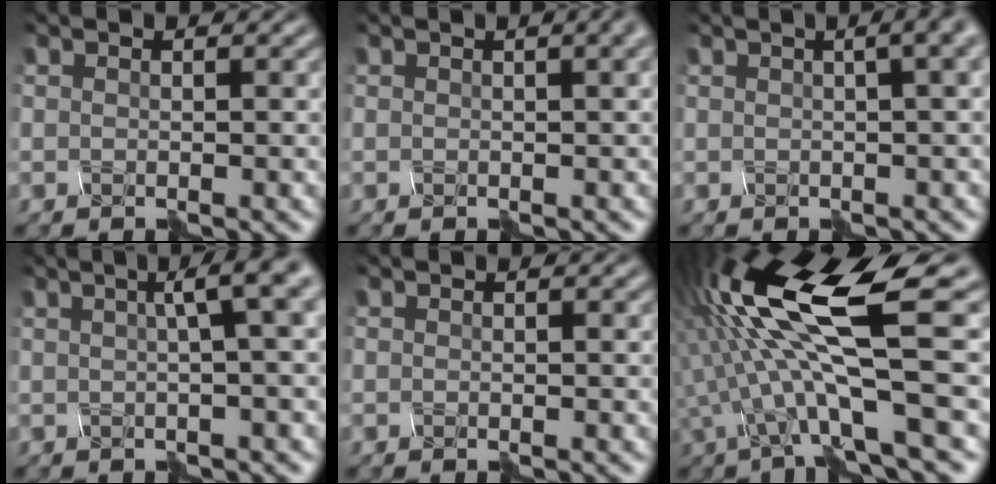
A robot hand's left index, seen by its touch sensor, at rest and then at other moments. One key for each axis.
{"total": 7.0, "fx": 3.2, "fy": 3.4, "fz": 5.2, "tx": -0.013, "ty": 0.039, "tz": 0.024}
{"total": 7.9, "fx": 2.9, "fy": 3.9, "fz": 6.3, "tx": -0.030, "ty": 0.043, "tz": 0.027}
{"total": 3.8, "fx": 0.2, "fy": 0.2, "fz": 3.8, "tx": -0.033, "ty": 0.001, "tz": 0.026}
{"total": 0.0}
{"total": 10.2, "fx": -0.8, "fy": 1.1, "fz": 10.2, "tx": -0.228, "ty": -0.007, "tz": 0.026}